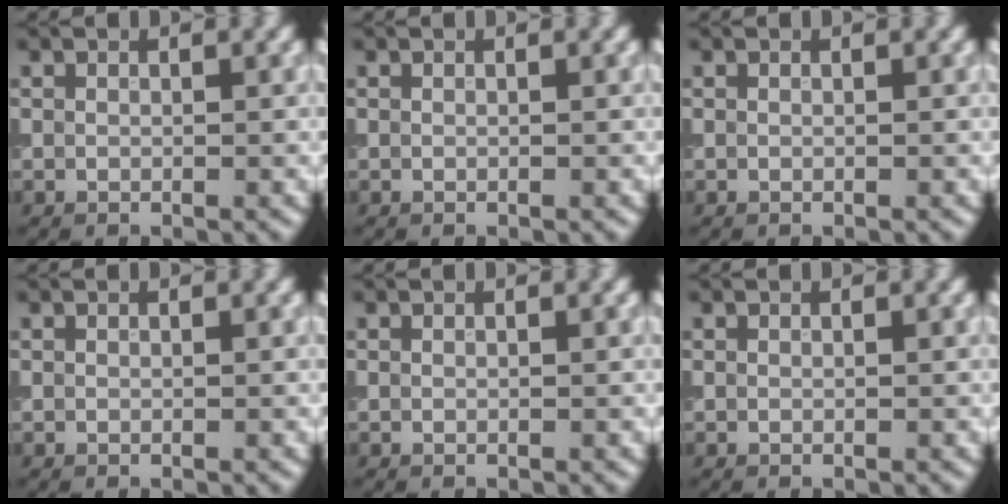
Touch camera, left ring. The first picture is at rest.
{"total": 0.0}
{"total": 0.0}
{"total": 0.0}
{"total": 0.0}
{"total": 0.0}